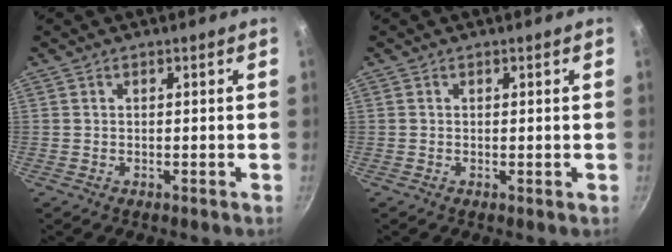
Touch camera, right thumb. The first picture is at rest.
{"total": 0.0}